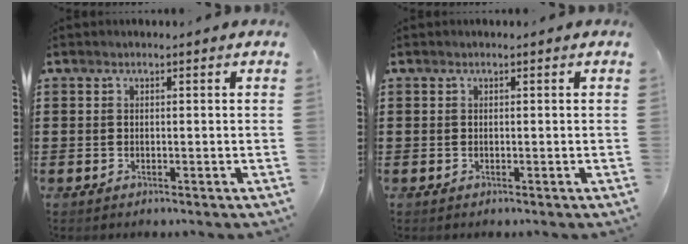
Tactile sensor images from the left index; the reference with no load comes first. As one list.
[{"total": 0.0}]